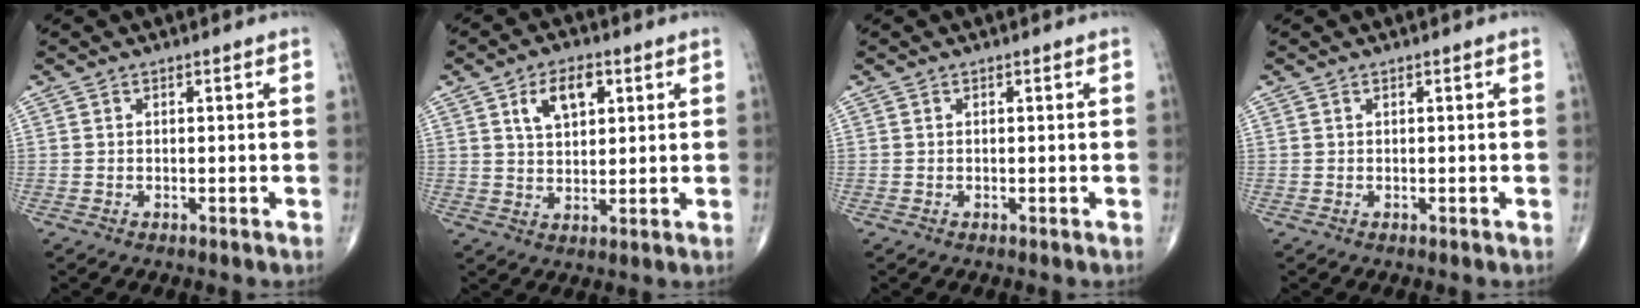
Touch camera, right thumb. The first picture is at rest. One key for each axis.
{"total": 7.6, "fx": 3.2, "fy": 4.3, "fz": 5.5, "tx": -0.076, "ty": -0.007, "tz": 0.055}
{"total": 0.0}
{"total": 0.0}